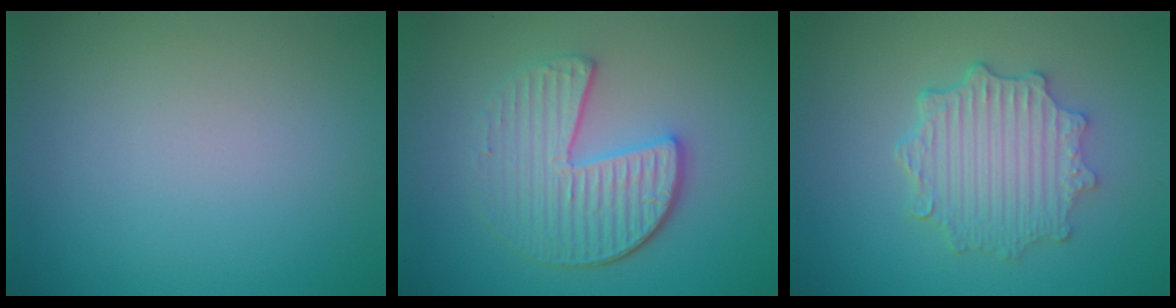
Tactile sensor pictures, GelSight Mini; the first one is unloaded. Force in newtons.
{"total": 4.9, "press": 4.0, "slide": 2.8}
{"total": 4.7, "press": 3.8, "slide": 2.7}